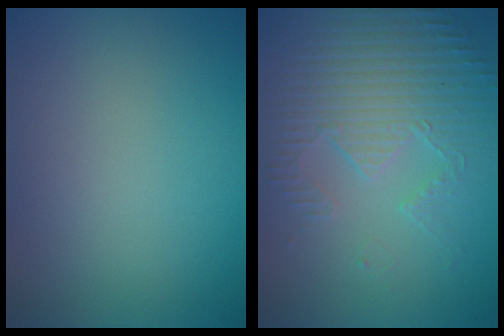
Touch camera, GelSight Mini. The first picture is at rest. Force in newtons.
{"total": 3.9, "press": 3.6, "slide": 1.5}